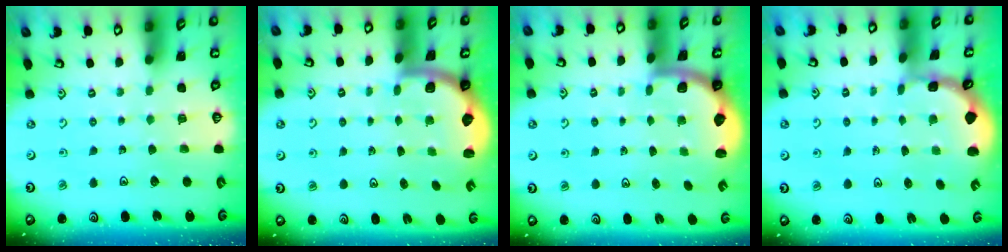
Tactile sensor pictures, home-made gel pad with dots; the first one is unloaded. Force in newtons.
{"total": 1.9, "press": 1.8, "slide": 0.5}
{"total": 2.0, "press": 1.9, "slide": 0.5}
{"total": 1.1, "press": 1.1, "slide": 0.1}